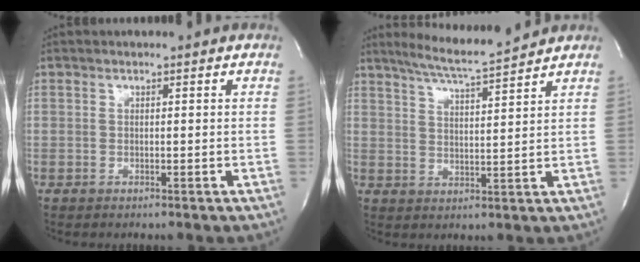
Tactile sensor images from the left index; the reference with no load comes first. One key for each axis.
{"total": 8.5, "fx": 7.7, "fy": -1.0, "fz": 3.4, "tx": -0.064, "ty": -0.003, "tz": 0.128}